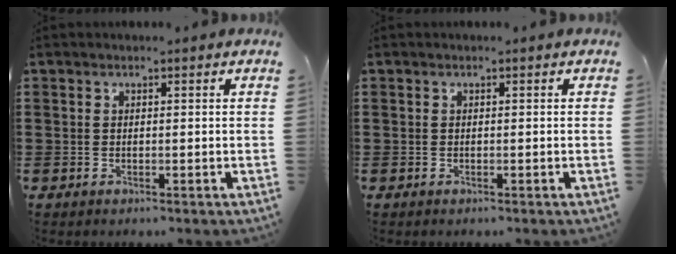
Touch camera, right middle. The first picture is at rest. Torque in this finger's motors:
{"motor_torque": [-0.91, 1.24, -0.03, -0.01]}